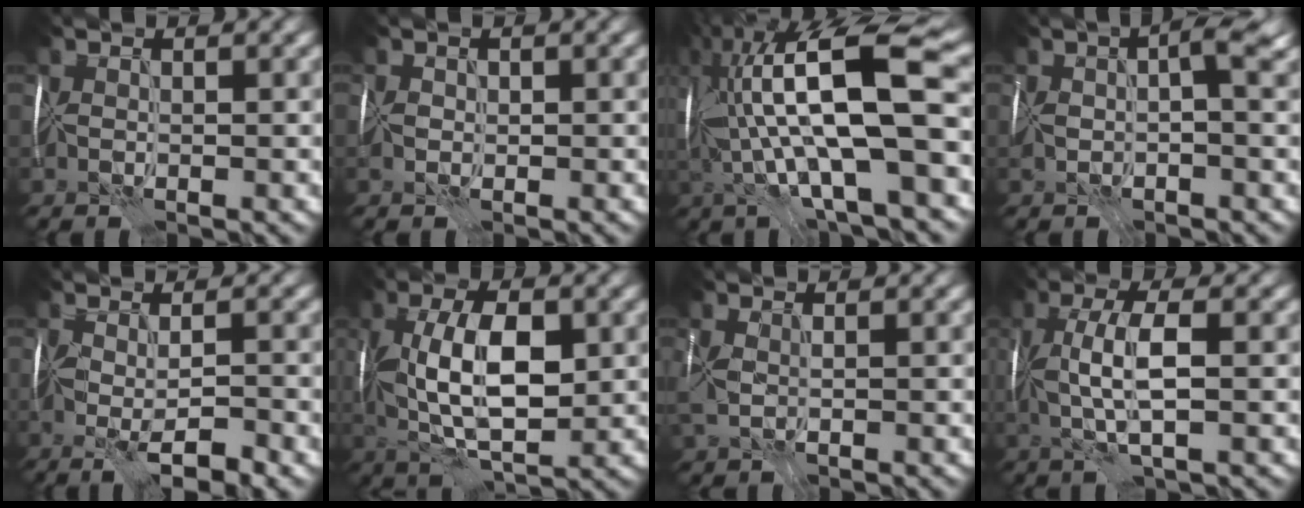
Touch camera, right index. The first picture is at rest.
{"total": 1.3, "force": [-0.1, 1.1, 0.6], "torque": [-0.012, 0.004, -0.005]}
{"total": 16.2, "force": [1.4, 4.6, 15.4], "torque": [-0.279, 0.030, 0.032]}
{"total": 4.6, "force": [0.2, 1.8, 4.3], "torque": [-0.079, 0.012, -0.007]}
{"total": 4.8, "force": [-1.9, 0.8, 4.3], "torque": [-0.065, -0.003, -0.032]}
{"total": 8.6, "force": [0.5, 3.8, 7.7], "torque": [-0.142, 0.009, 0.008]}
{"total": 3.1, "force": [-0.4, 1.8, 2.5], "torque": [-0.060, -0.004, -0.005]}
{"total": 4.6, "force": [0.1, 1.1, 4.4], "torque": [-0.094, 0.007, 0.000]}